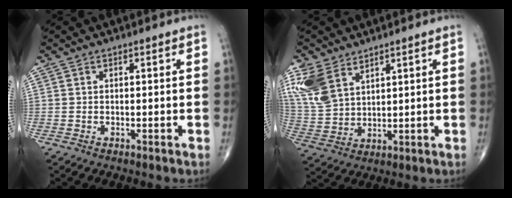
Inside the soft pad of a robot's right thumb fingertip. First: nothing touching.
{"total": 10.1, "force": [6.0, 5.8, 5.7], "torque": [-0.121, -0.015, 0.136]}